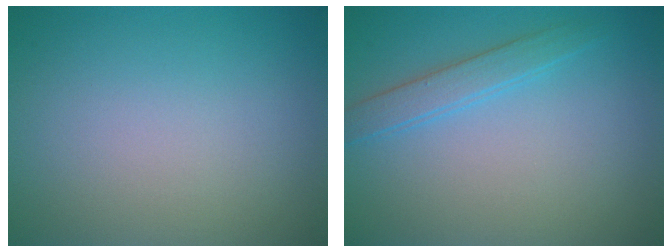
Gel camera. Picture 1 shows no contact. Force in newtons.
{"total": 2.1, "press": 2.1, "slide": 0.1}